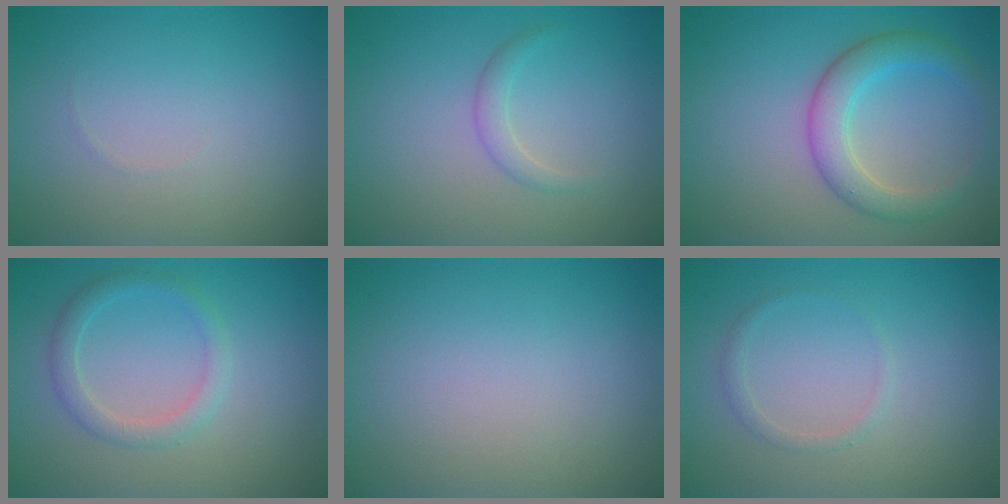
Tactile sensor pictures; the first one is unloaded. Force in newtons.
{"total": 1.2, "press": 1.2, "slide": 0.0}
{"total": 3.9, "press": 3.9, "slide": 0.0}
{"total": 2.2, "press": 2.2, "slide": 0.2}
{"total": 0.0}
{"total": 1.0, "press": 1.0, "slide": 0.1}